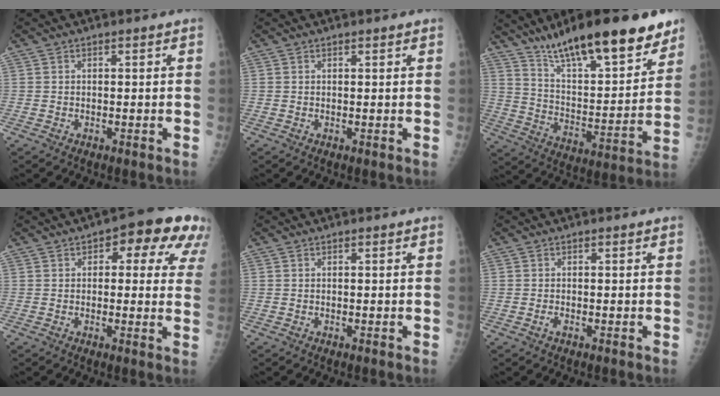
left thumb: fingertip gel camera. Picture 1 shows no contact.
{"total": 0.8, "force": [0.7, 0.1, 0.4], "torque": [-0.004, 0.001, 0.010]}
{"total": 25.0, "force": [17.8, 6.8, 16.3], "torque": [-0.222, -0.069, 0.289]}
{"total": 12.3, "force": [5.4, 6.0, 9.3], "torque": [-0.053, 0.003, 0.052]}
{"total": 0.0}
{"total": 0.7, "force": [-0.3, 0.3, 0.6], "torque": [-0.014, 0.002, -0.004]}